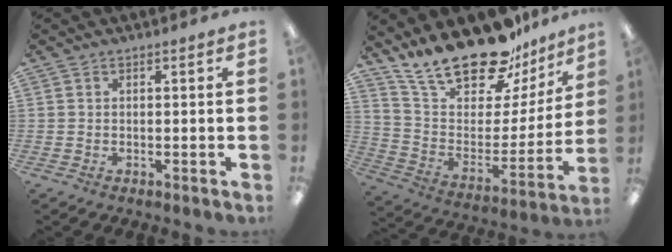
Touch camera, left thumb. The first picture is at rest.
{"total": 23.1, "force": [19.0, 8.6, 9.9], "torque": [-0.171, -0.136, 0.333]}